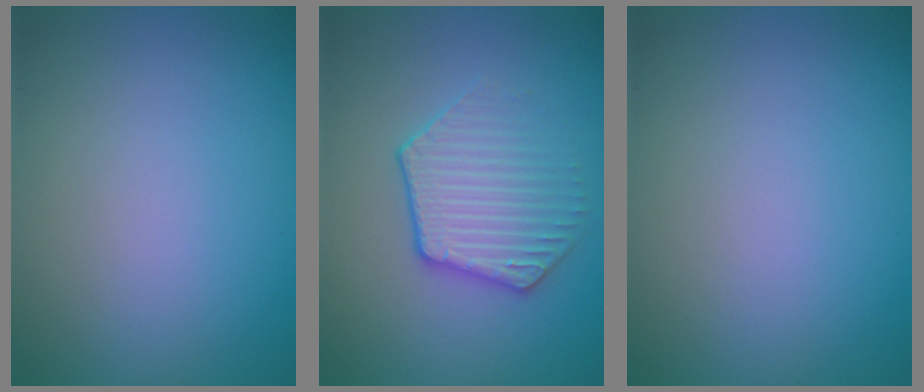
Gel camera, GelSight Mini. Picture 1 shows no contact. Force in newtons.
{"total": 3.6, "press": 3.2, "slide": 1.6}
{"total": 0.0}